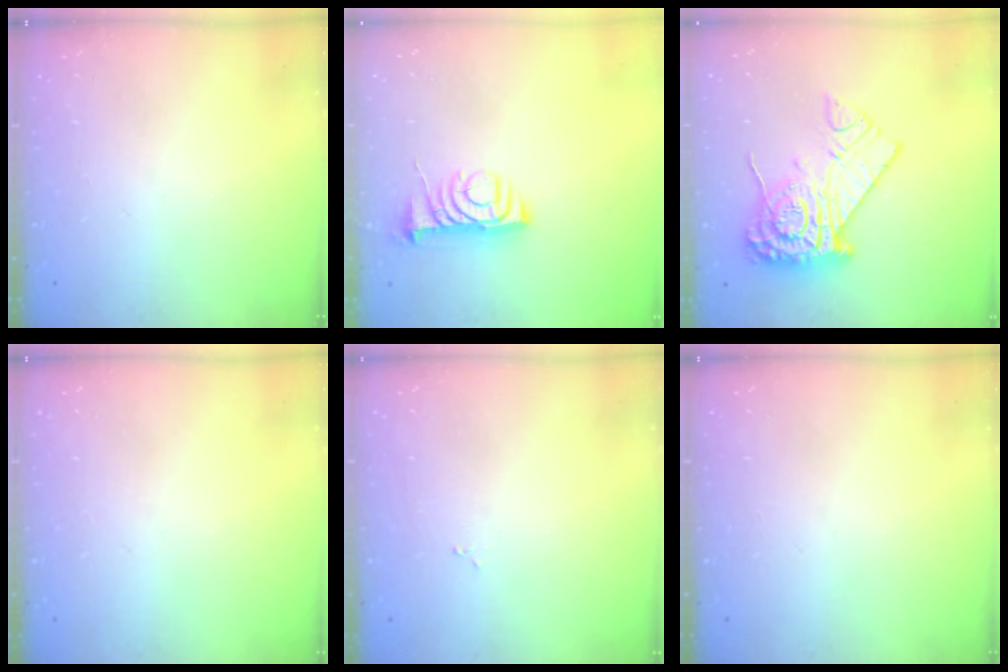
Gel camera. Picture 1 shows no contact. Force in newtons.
{"total": 8.2, "press": 8.2, "slide": 0.6}
{"total": 16.5, "press": 16.4, "slide": 1.8}
{"total": 0.0}
{"total": 1.9, "press": 1.9, "slide": 0.3}
{"total": 0.0}